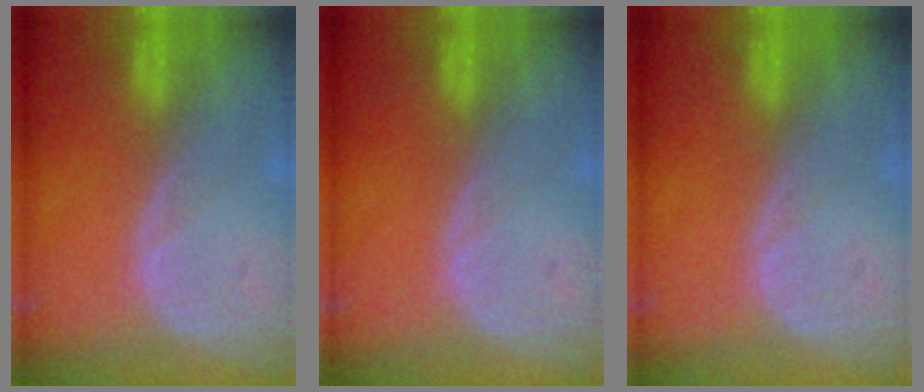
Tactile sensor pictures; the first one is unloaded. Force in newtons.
{"total": 0.0}
{"total": 0.0}